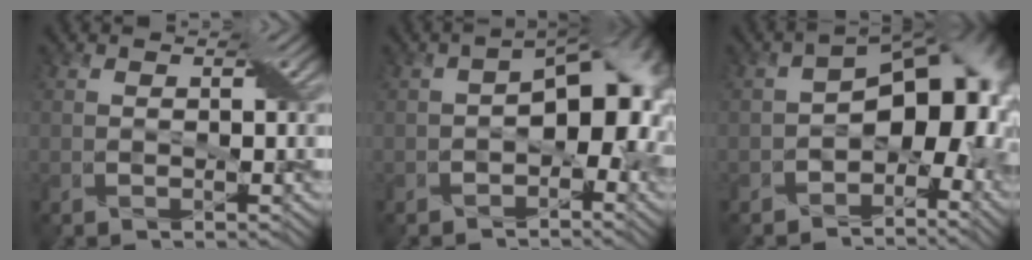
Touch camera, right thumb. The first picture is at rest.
{"total": 10.3, "force": [-1.7, 6.2, 8.0], "torque": [-0.087, -0.009, -0.027]}
{"total": 11.7, "force": [-2.6, 7.3, 8.7], "torque": [-0.098, -0.009, -0.052]}